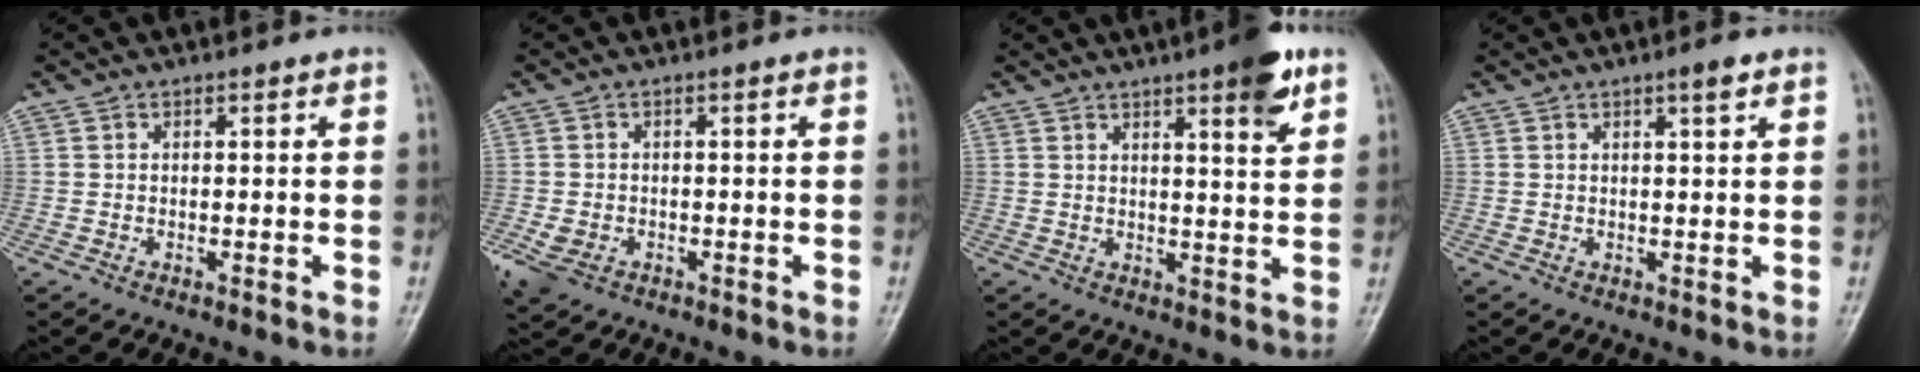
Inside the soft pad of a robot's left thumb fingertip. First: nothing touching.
{"total": 3.7, "force": [-1.5, 2.6, 2.1], "torque": [-0.052, 0.002, -0.020]}
{"total": 7.8, "force": [4.5, 1.4, 6.2], "torque": [-0.077, -0.022, 0.060]}
{"total": 2.2, "force": [1.3, 0.2, 1.7], "torque": [-0.027, -0.006, 0.020]}